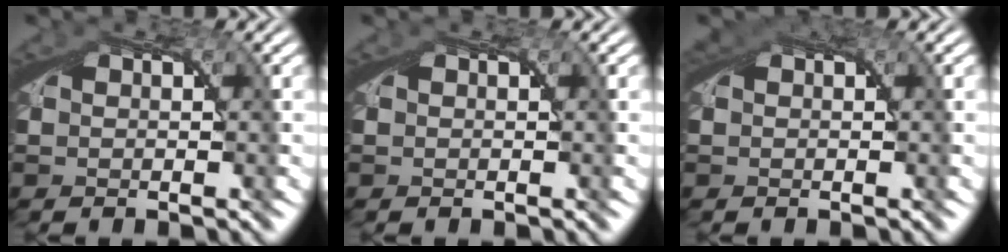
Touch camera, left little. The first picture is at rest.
{"total": 0.0}
{"total": 0.6, "force": [0.4, 0.4, 0.3], "torque": [-0.005, 0.000, 0.005]}